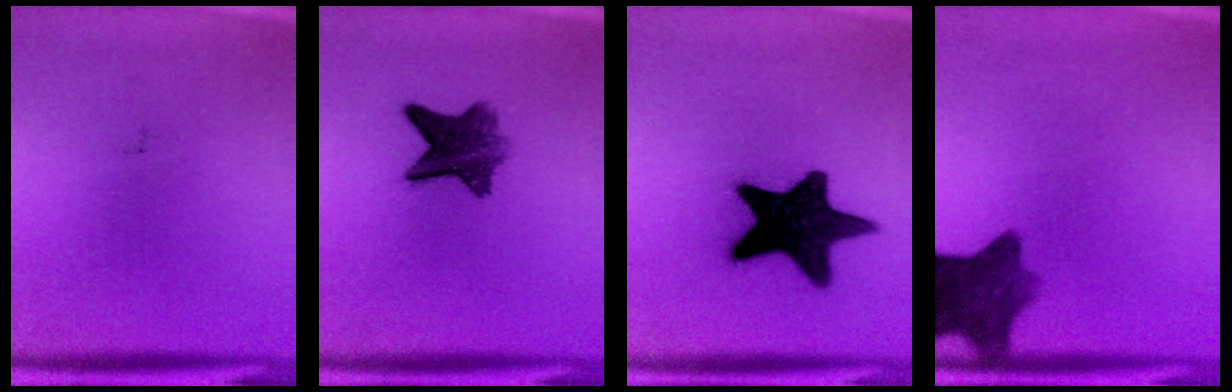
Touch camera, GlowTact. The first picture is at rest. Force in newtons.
{"total": 7.5}
{"total": 18.0}
{"total": 8.5}